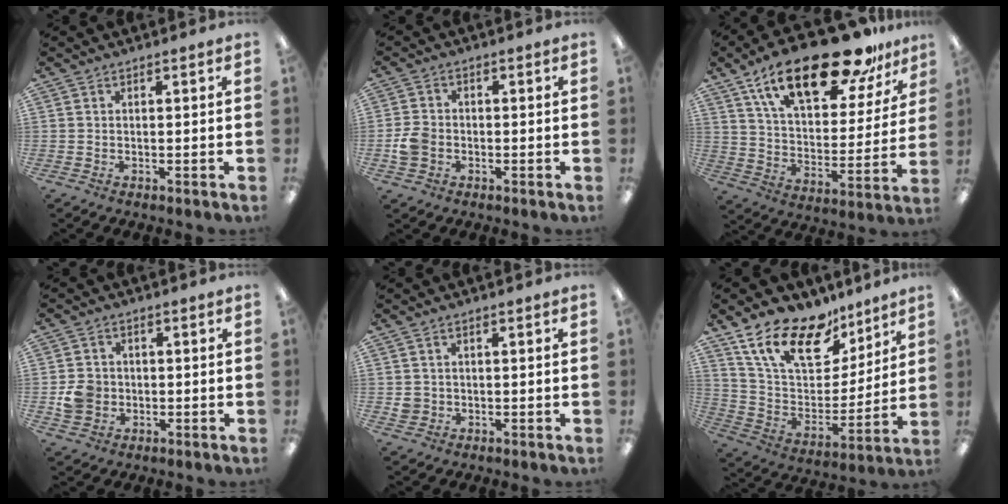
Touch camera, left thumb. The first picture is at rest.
{"total": 4.8, "force": [-1.3, 3.9, 2.5], "torque": [-0.047, 0.009, -0.022]}
{"total": 24.6, "force": [16.6, 9.4, 15.6], "torque": [-0.245, -0.097, 0.281]}
{"total": 5.9, "force": [-0.9, 5.3, 2.4], "torque": [-0.050, 0.009, -0.017]}
{"total": 2.5, "force": [0.2, 2.4, 0.6], "torque": [-0.005, 0.001, 0.001]}
{"total": 19.6, "force": [13.6, 9.6, 10.3], "torque": [-0.202, -0.072, 0.248]}